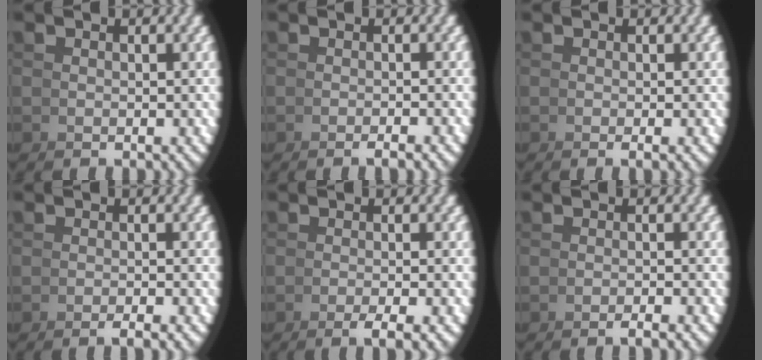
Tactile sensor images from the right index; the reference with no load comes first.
{"total": 1.5, "force": [-1.4, -0.2, 0.5], "torque": [0.001, 0.010, -0.029]}
{"total": 1.0, "force": [-0.6, 0.2, 0.8], "torque": [-0.015, -0.002, -0.009]}
{"total": 2.0, "force": [-1.8, -0.2, 0.8], "torque": [-0.001, 0.013, -0.037]}
{"total": 3.1, "force": [-2.4, 0.0, 2.0], "torque": [-0.017, 0.010, -0.043]}
{"total": 1.8, "force": [-1.7, -0.3, 0.6], "torque": [0.002, 0.013, -0.036]}